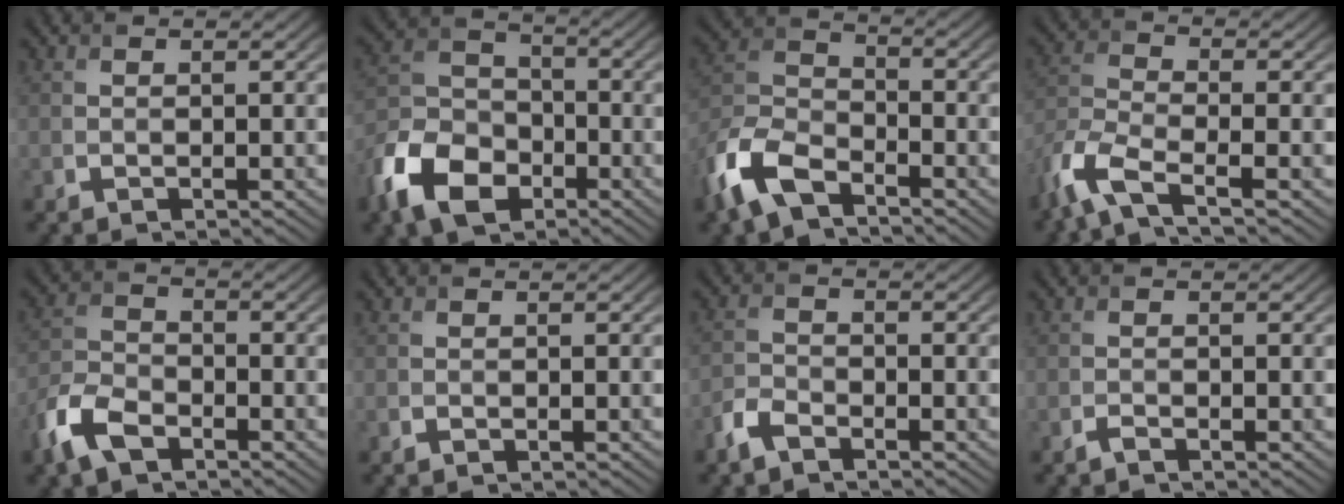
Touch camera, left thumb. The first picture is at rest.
{"total": 11.0, "force": [-6.1, 6.9, 6.0], "torque": [-0.144, -0.015, -0.139]}
{"total": 10.1, "force": [-6.5, 4.7, 6.0], "torque": [-0.143, -0.013, -0.152]}
{"total": 7.3, "force": [-4.7, 2.1, 5.2], "torque": [-0.125, -0.009, -0.115]}
{"total": 6.8, "force": [-4.3, 3.4, 4.0], "torque": [-0.093, -0.004, -0.102]}
{"total": 0.0}
{"total": 3.2, "force": [-2.5, 1.4, 1.4], "torque": [-0.035, -0.002, -0.062]}
{"total": 0.8, "force": [-0.7, 0.1, 0.4], "torque": [-0.009, 0.001, -0.015]}